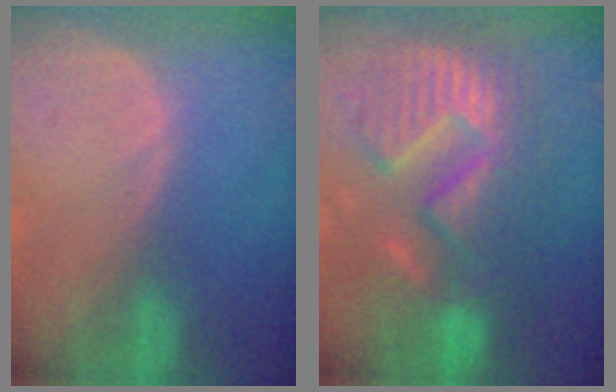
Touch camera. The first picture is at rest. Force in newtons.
{"total": 13.2, "press": 13.2, "slide": 1.2}